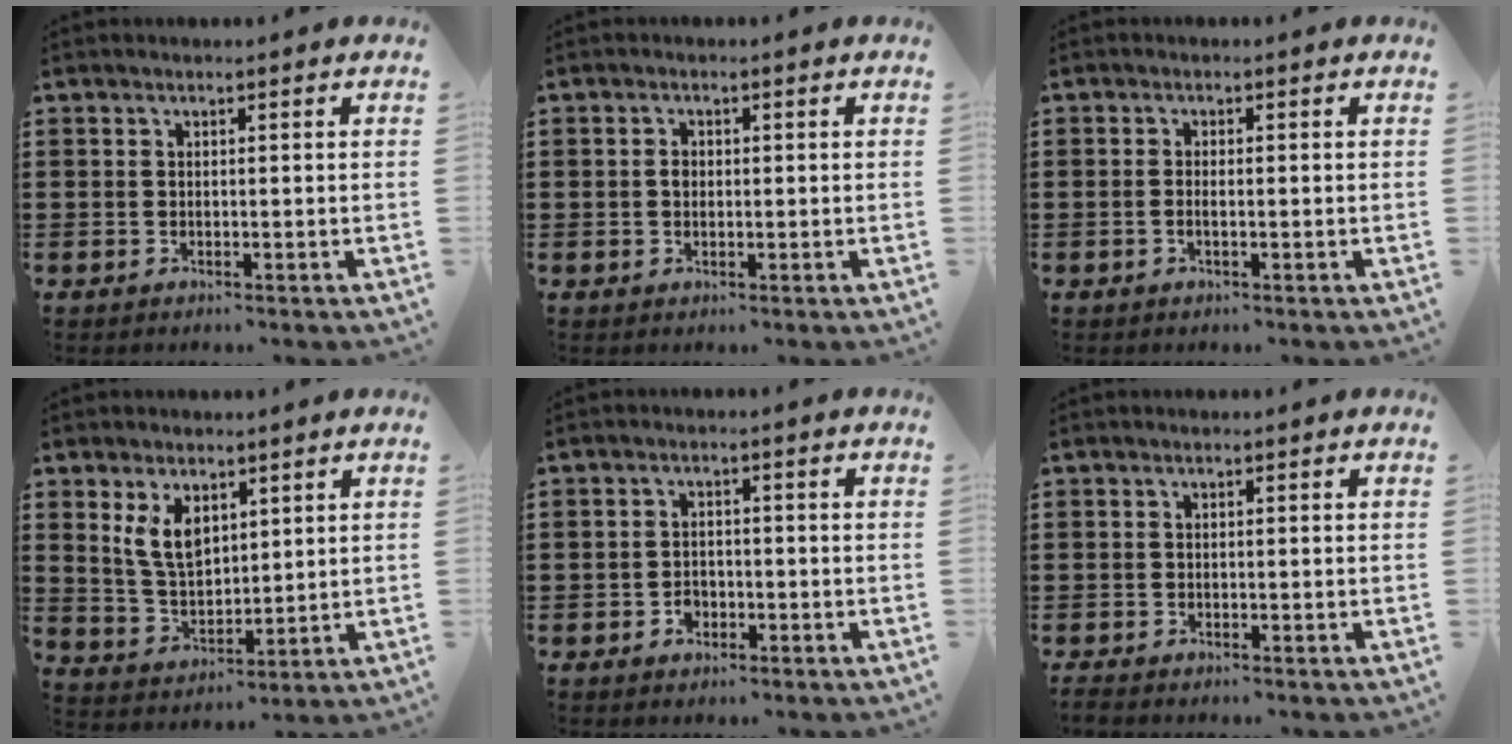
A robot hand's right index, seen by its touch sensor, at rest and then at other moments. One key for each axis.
{"total": 1.3, "fx": 0.0, "fy": 1.0, "fz": 0.9, "tx": -0.018, "ty": 0.005, "tz": -0.002}
{"total": 0.9, "fx": -0.4, "fy": 0.2, "fz": 0.8, "tx": -0.015, "ty": -0.003, "tz": -0.007}
{"total": 6.9, "fx": 3.0, "fy": 4.0, "fz": 4.8, "tx": -0.113, "ty": 0.007, "tz": 0.054}
{"total": 2.0, "fx": -1.1, "fy": 1.4, "fz": 0.7, "tx": -0.018, "ty": 0.002, "tz": -0.024}
{"total": 0.7, "fx": -0.7, "fy": 0.1, "fz": 0.0, "tx": -0.002, "ty": 0.000, "tz": -0.014}